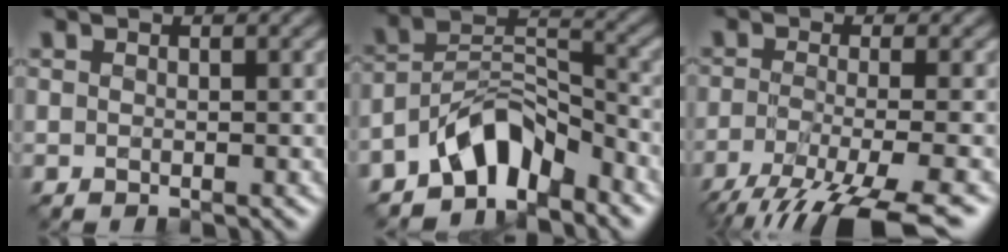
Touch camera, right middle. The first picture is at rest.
{"total": 6.3, "force": [-4.7, 2.8, 3.1], "torque": [-0.040, 0.008, -0.094]}
{"total": 8.7, "force": [-5.6, 2.1, 6.4], "torque": [-0.104, -0.020, -0.100]}